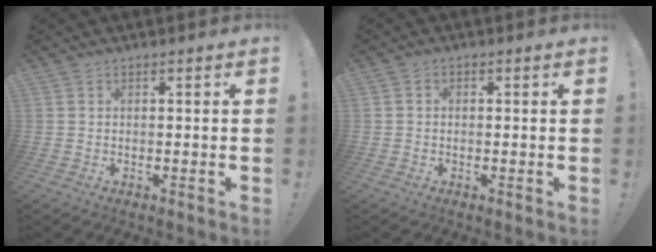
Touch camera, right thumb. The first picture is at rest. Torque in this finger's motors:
{"motor_torque": [-0.49, 0.13, 0.03, 0.00, 0.10]}